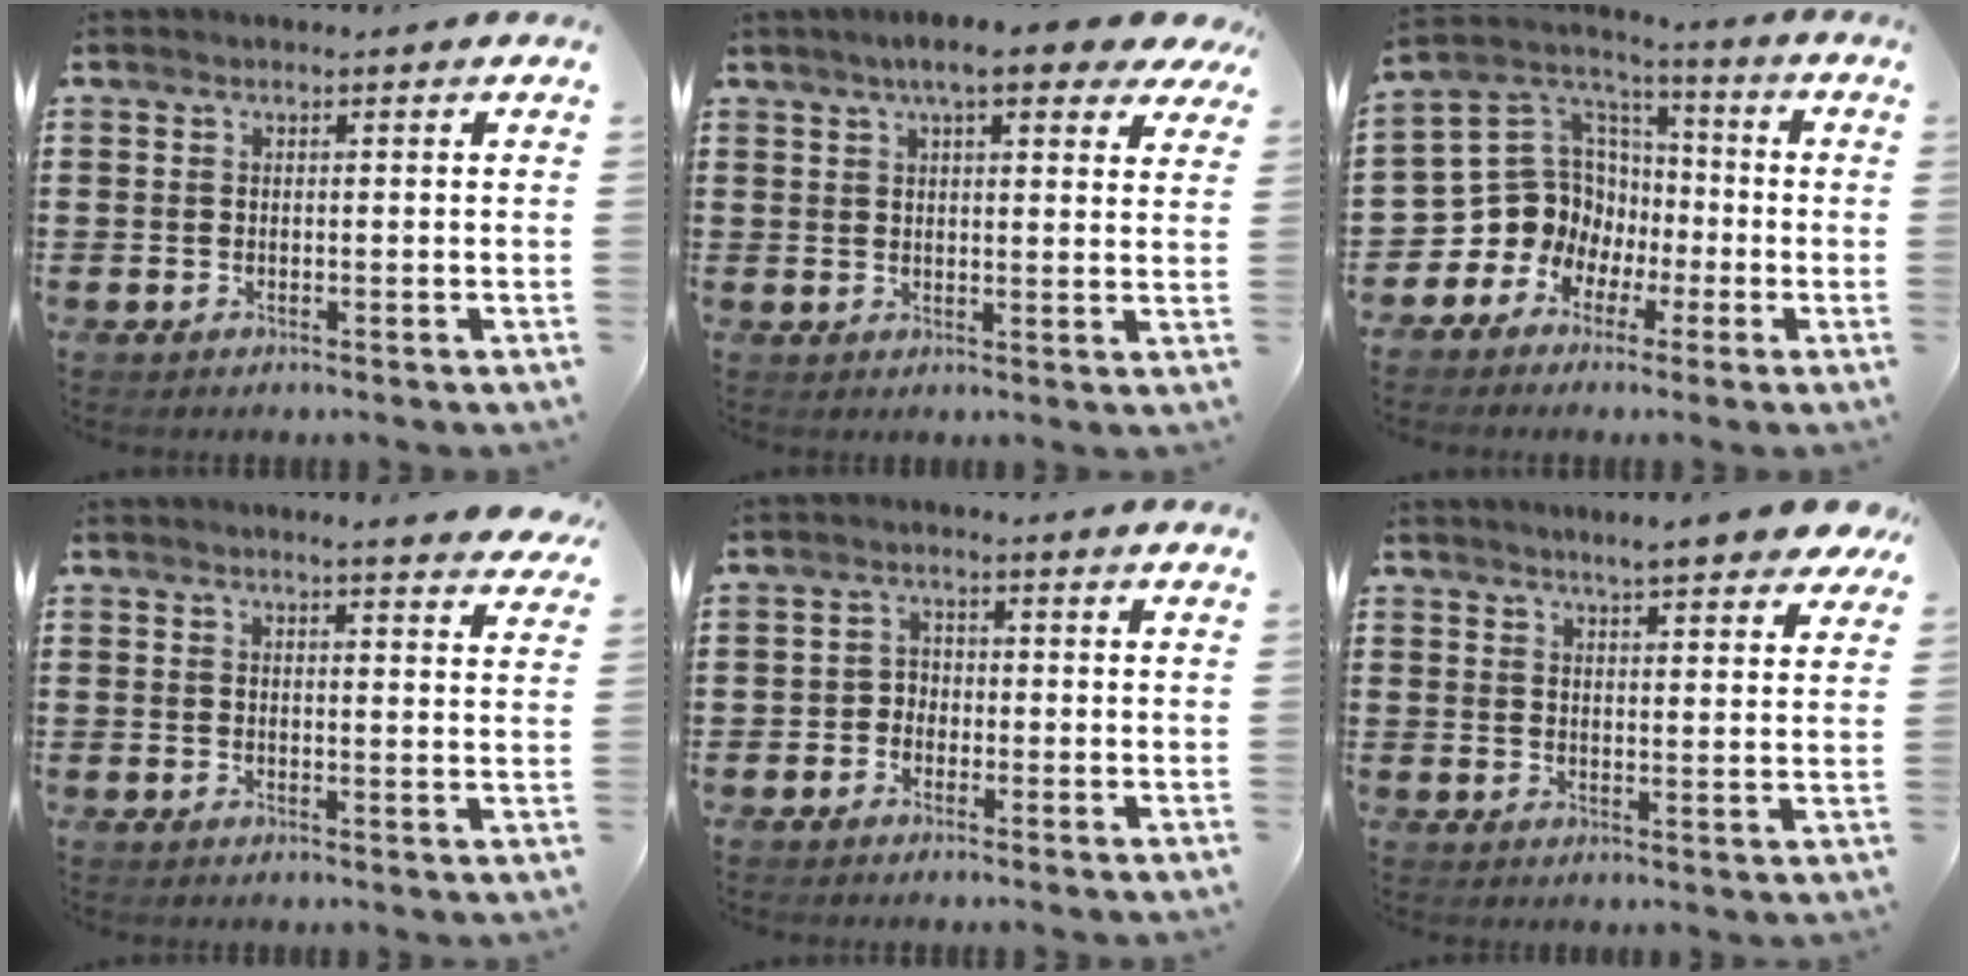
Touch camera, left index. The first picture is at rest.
{"total": 7.2, "force": [5.4, 1.2, 4.6], "torque": [-0.086, -0.006, 0.094]}
{"total": 10.1, "force": [-1.4, 9.8, 2.1], "torque": [-0.101, -0.023, -0.021]}
{"total": 3.1, "force": [2.9, -0.5, 0.9], "torque": [-0.019, -0.011, 0.052]}
{"total": 2.1, "force": [-1.3, 1.6, 0.3], "torque": [-0.014, 0.007, -0.031]}
{"total": 5.3, "force": [4.8, -0.1, 2.2], "torque": [-0.052, -0.016, 0.083]}